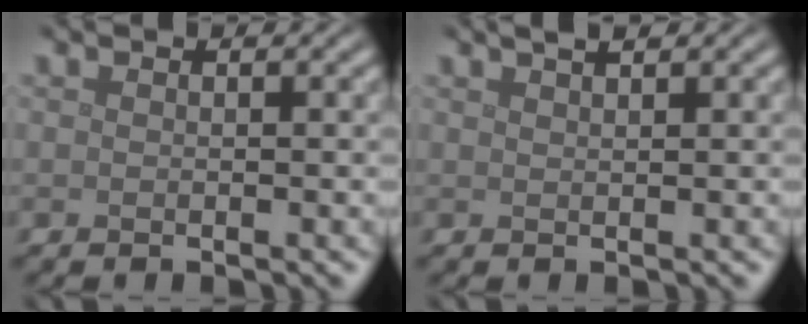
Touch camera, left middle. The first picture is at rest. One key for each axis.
{"total": 1.8, "fx": 1.2, "fy": 0.6, "fz": 1.2, "tx": -0.004, "ty": 0.002, "tz": 0.006}